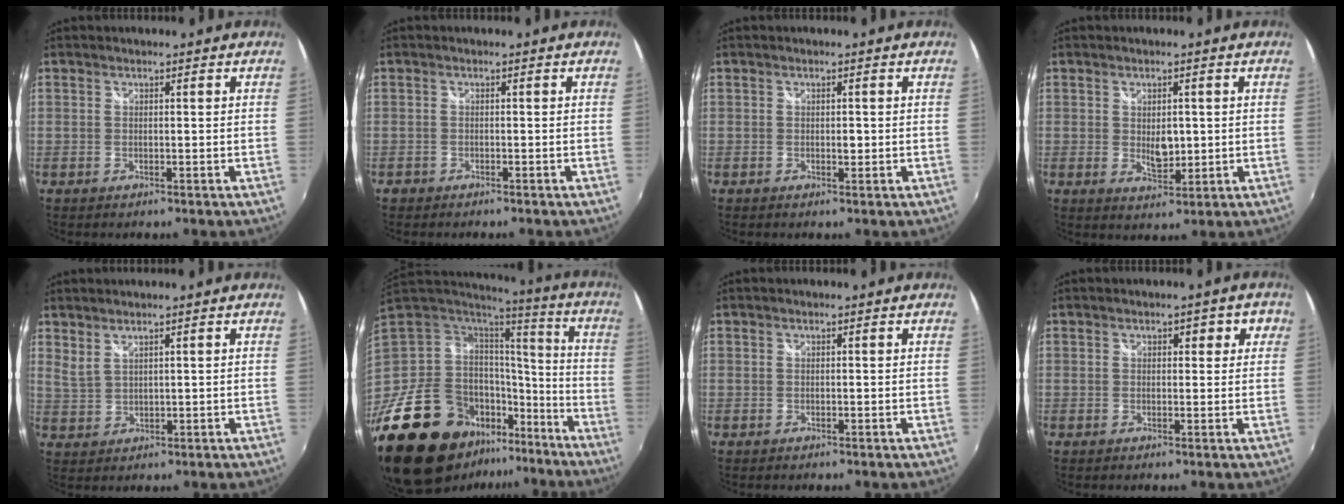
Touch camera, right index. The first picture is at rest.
{"total": 1.3, "force": [-1.1, 0.7, 0.0], "torque": [-0.006, -0.002, -0.020]}
{"total": 1.2, "force": [0.0, 0.6, 1.0], "torque": [-0.015, 0.000, -0.001]}
{"total": 4.3, "force": [0.2, 2.6, 3.4], "torque": [-0.051, -0.006, 0.007]}
{"total": 2.7, "force": [2.3, 0.6, 1.4], "torque": [-0.027, -0.001, 0.046]}
{"total": 24.3, "force": [-14.5, 14.0, 13.7], "torque": [-0.285, 0.003, -0.242]}
{"total": 0.0}
{"total": 3.3, "force": [1.2, 1.9, 2.5], "torque": [-0.028, 0.011, 0.017]}